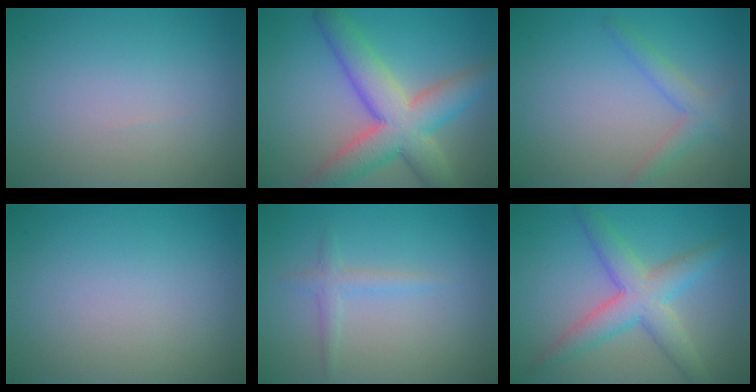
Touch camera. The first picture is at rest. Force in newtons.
{"total": 8.2, "press": 8.1, "slide": 0.4}
{"total": 2.1, "press": 2.1, "slide": 0.1}
{"total": 0.0}
{"total": 1.4, "press": 1.4, "slide": 0.1}
{"total": 5.2, "press": 5.2, "slide": 0.2}